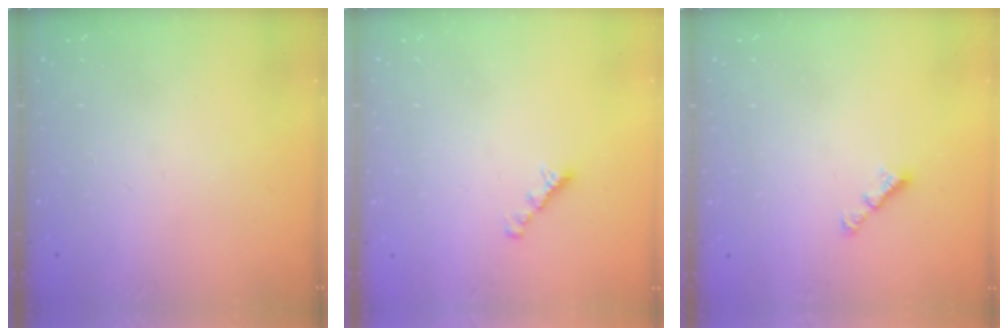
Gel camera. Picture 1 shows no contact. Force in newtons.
{"total": 2.7, "press": 2.6, "slide": 0.8}
{"total": 3.3, "press": 3.3, "slide": 0.4}